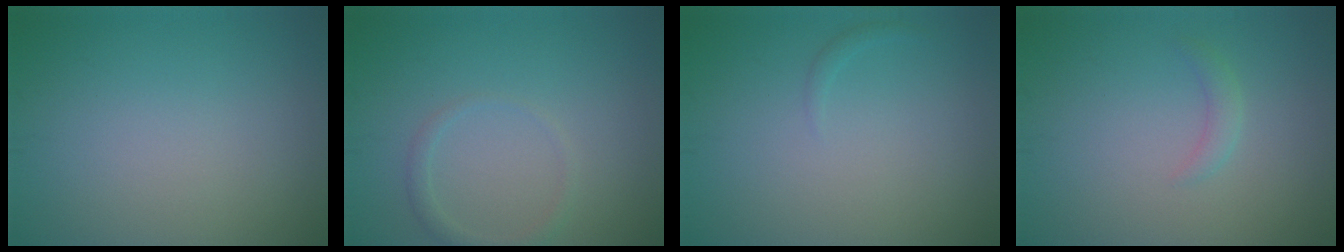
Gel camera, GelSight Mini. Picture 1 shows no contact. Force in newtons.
{"total": 1.3, "press": 1.3, "slide": 0.0}
{"total": 0.5, "press": 0.5, "slide": 0.1}
{"total": 1.1, "press": 1.1, "slide": 0.1}